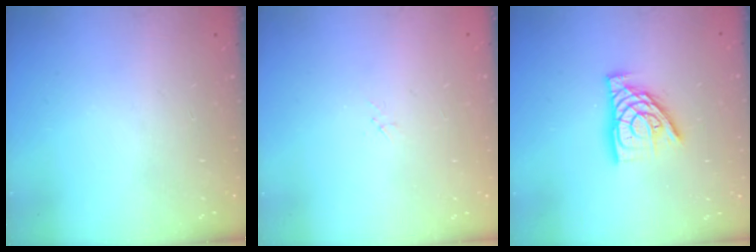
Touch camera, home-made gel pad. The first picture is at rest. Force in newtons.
{"total": 1.7, "press": 1.6, "slide": 0.2}
{"total": 12.1, "press": 12.0, "slide": 1.4}